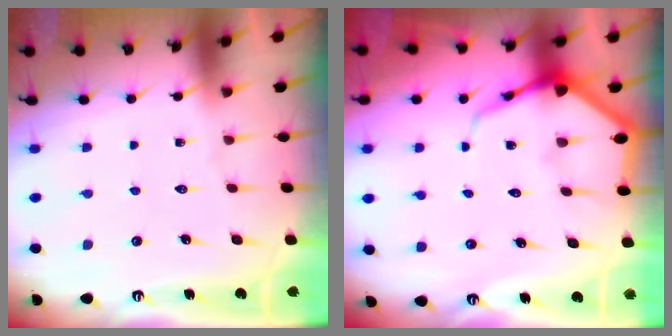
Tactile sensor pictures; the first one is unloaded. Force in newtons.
{"total": 6.3, "press": 6.3, "slide": 0.6}